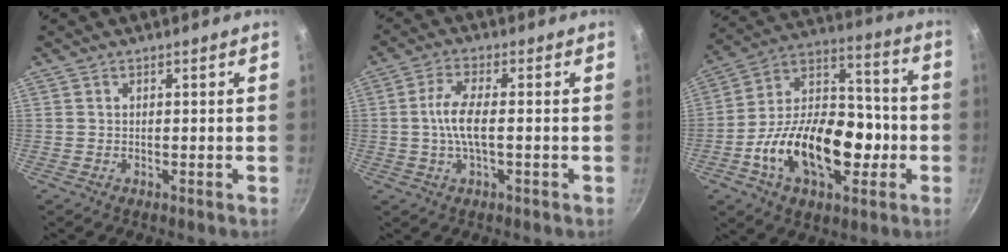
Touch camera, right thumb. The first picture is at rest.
{"total": 6.2, "force": [-0.5, 1.9, 5.9], "torque": [-0.129, 0.010, -0.017]}
{"total": 23.4, "force": [-6.5, 13.9, 17.7], "torque": [-0.256, 0.052, -0.115]}